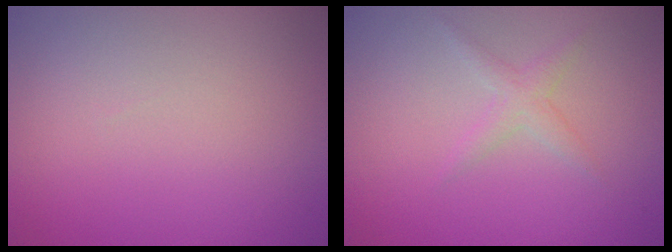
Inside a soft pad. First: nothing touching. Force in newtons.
{"total": 1.3, "press": 1.3, "slide": 0.1}